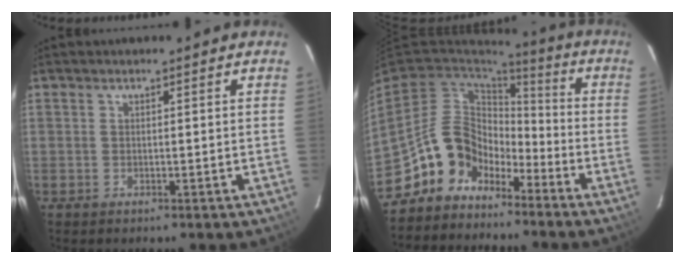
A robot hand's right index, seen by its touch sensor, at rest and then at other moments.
{"total": 12.3, "force": [-8.8, 8.2, 2.8], "torque": [-0.067, 0.044, -0.163]}